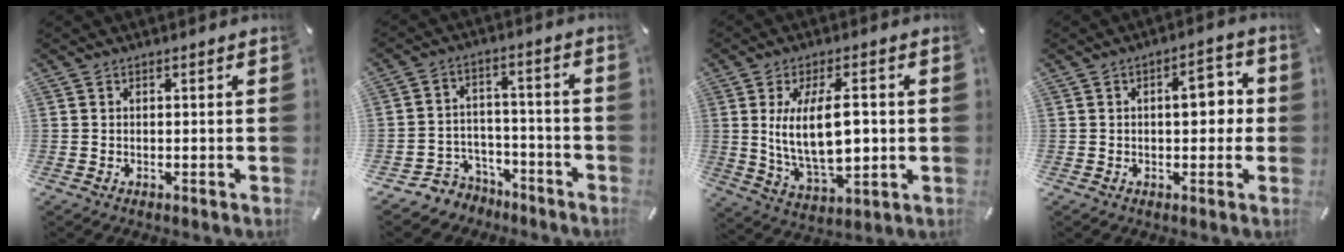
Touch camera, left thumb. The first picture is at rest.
{"total": 6.7, "force": [-4.2, 5.1, 1.2], "torque": [-0.028, 0.025, -0.080]}
{"total": 14.8, "force": [1.6, 6.8, 13.1], "torque": [-0.250, -0.010, 0.020]}
{"total": 7.4, "force": [0.5, 4.0, 6.2], "torque": [-0.070, -0.002, -0.004]}